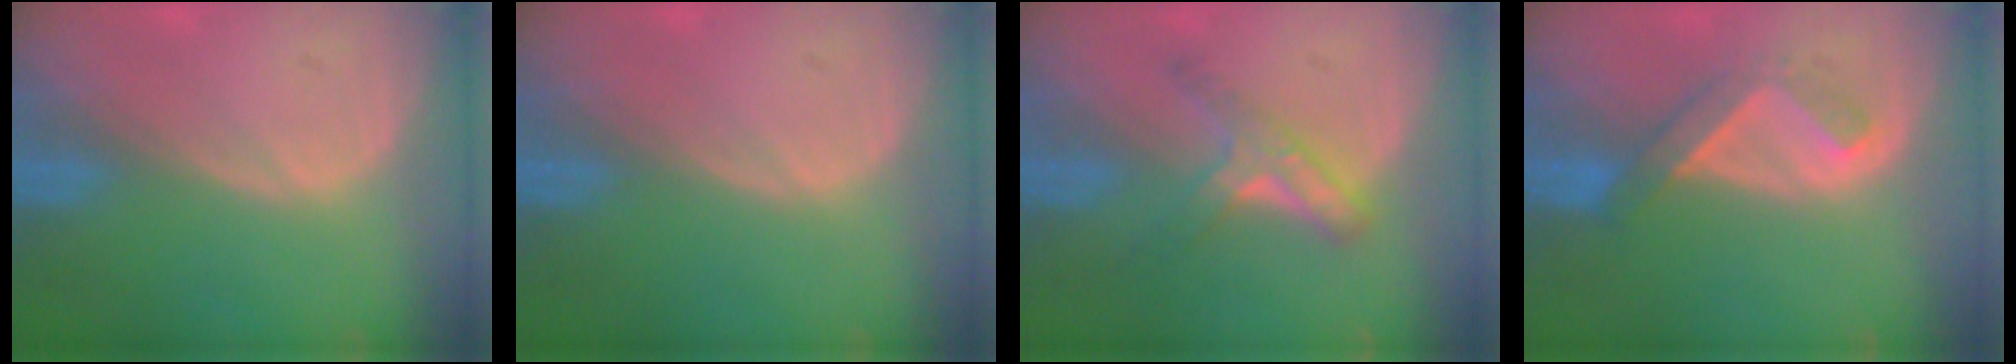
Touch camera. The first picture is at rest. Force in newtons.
{"total": 0.0}
{"total": 5.1, "press": 4.9, "slide": 1.6}
{"total": 5.2, "press": 4.6, "slide": 2.4}